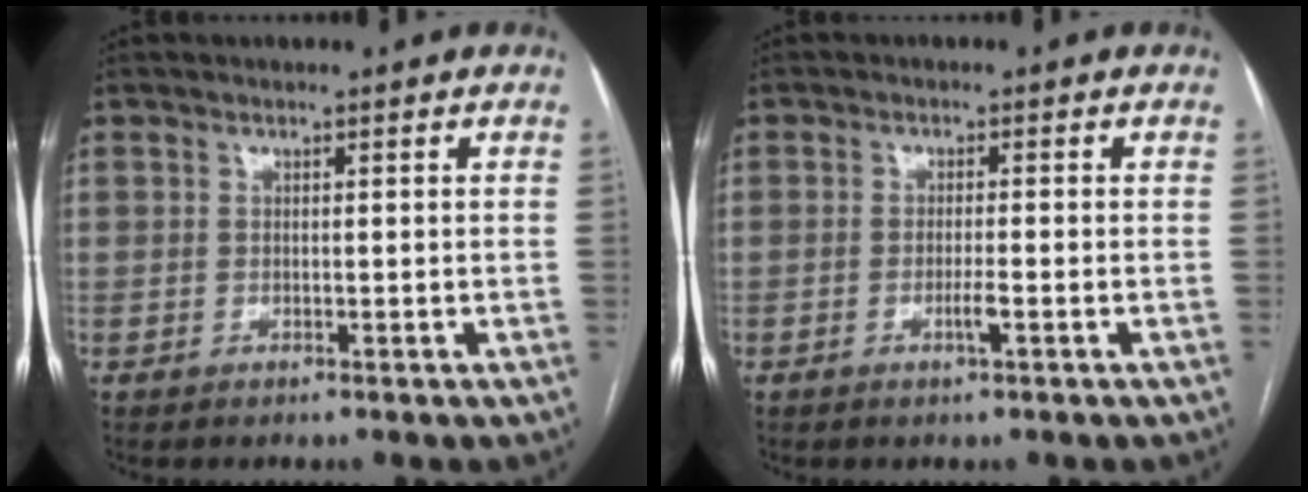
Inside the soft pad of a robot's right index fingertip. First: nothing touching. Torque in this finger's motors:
{"motor_torque": [0.76, -0.05, 0.35, 0.08]}